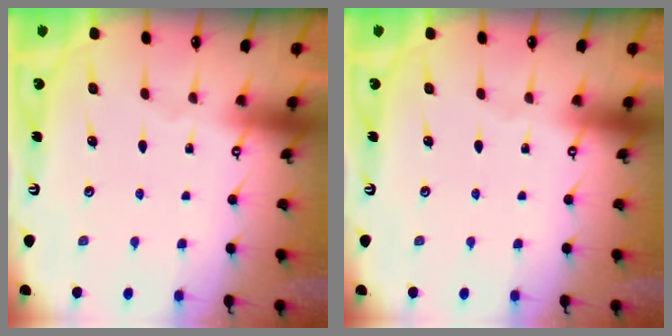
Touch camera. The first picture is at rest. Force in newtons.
{"total": 0.0}